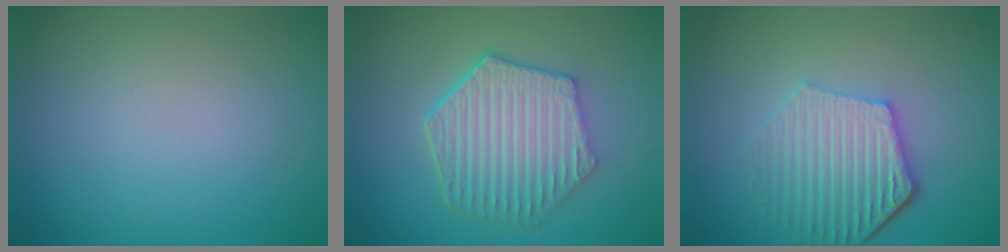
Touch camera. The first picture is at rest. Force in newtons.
{"total": 6.1, "press": 4.7, "slide": 3.8}
{"total": 5.4, "press": 4.2, "slide": 3.4}